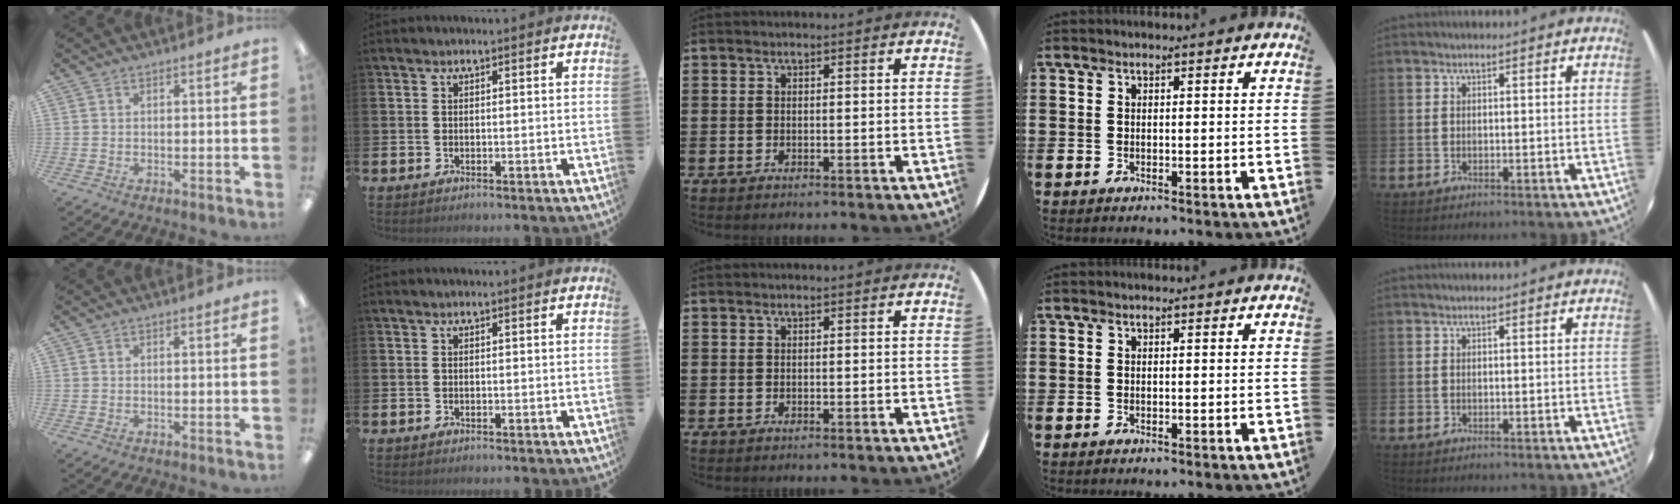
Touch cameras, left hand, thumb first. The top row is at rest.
{}